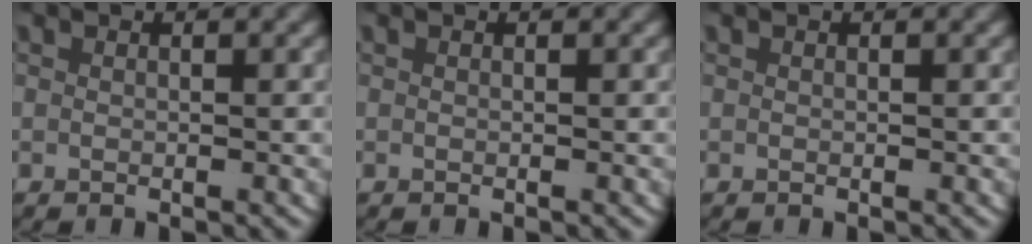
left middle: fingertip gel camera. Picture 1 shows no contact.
{"total": 0.0}
{"total": 0.0}